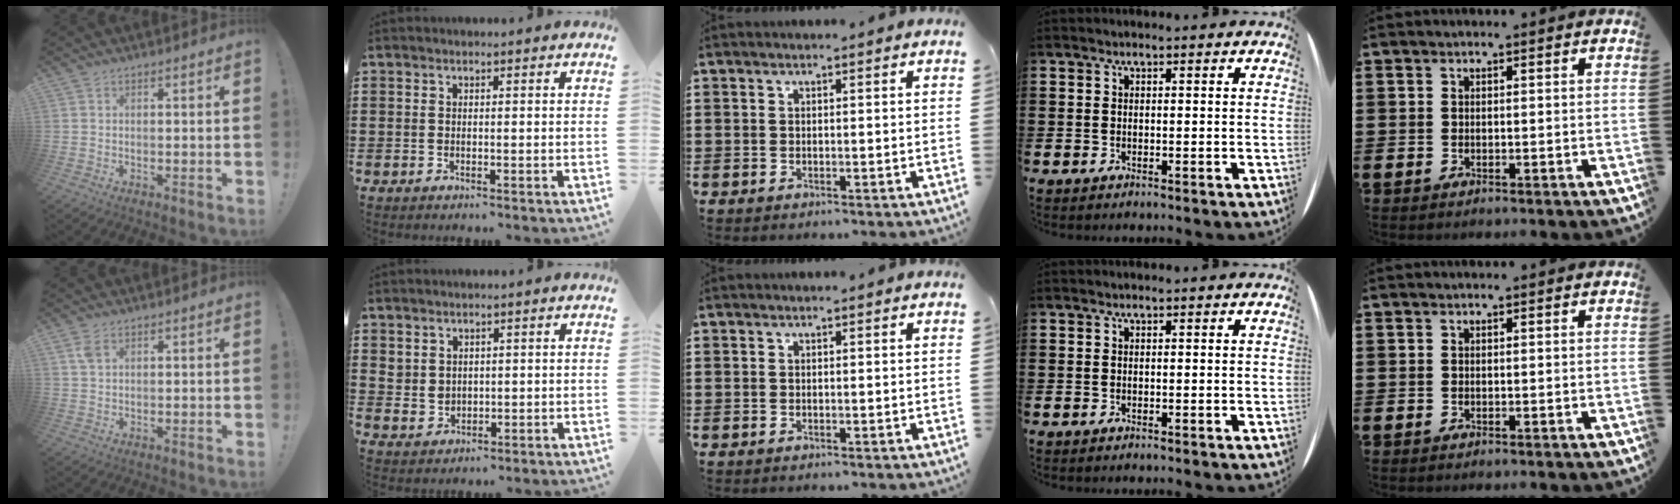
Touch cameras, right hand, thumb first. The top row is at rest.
{"thumb": {"total": 3.3, "force": [1.7, 1.8, 2.2], "torque": [-0.038, -0.003, 0.031]}, "index": {"total": 2.5, "force": [1.6, 1.9, 0.6], "torque": [-0.021, 0.007, 0.032]}}